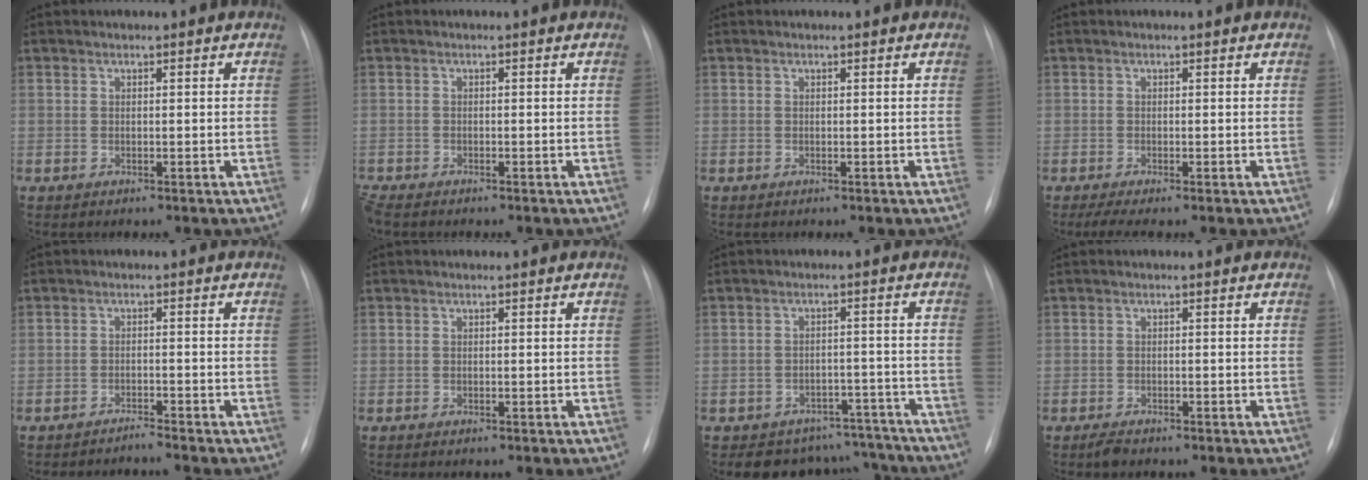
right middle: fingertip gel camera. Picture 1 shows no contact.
{"total": 2.0, "force": [-1.7, 0.6, 0.8], "torque": [-0.019, -0.006, -0.030]}
{"total": 0.0}
{"total": 2.2, "force": [-1.5, 0.1, 1.6], "torque": [-0.031, -0.009, -0.029]}
{"total": 2.1, "force": [-2.0, -0.6, -0.3], "torque": [0.007, -0.008, -0.031]}
{"total": 0.9, "force": [-0.8, 0.2, 0.5], "torque": [-0.009, -0.002, -0.008]}
{"total": 9.3, "force": [-8.3, 4.1, -0.3], "torque": [0.028, 0.040, -0.099]}
{"total": 1.6, "force": [-1.3, 0.6, 0.7], "torque": [-0.020, -0.002, -0.020]}